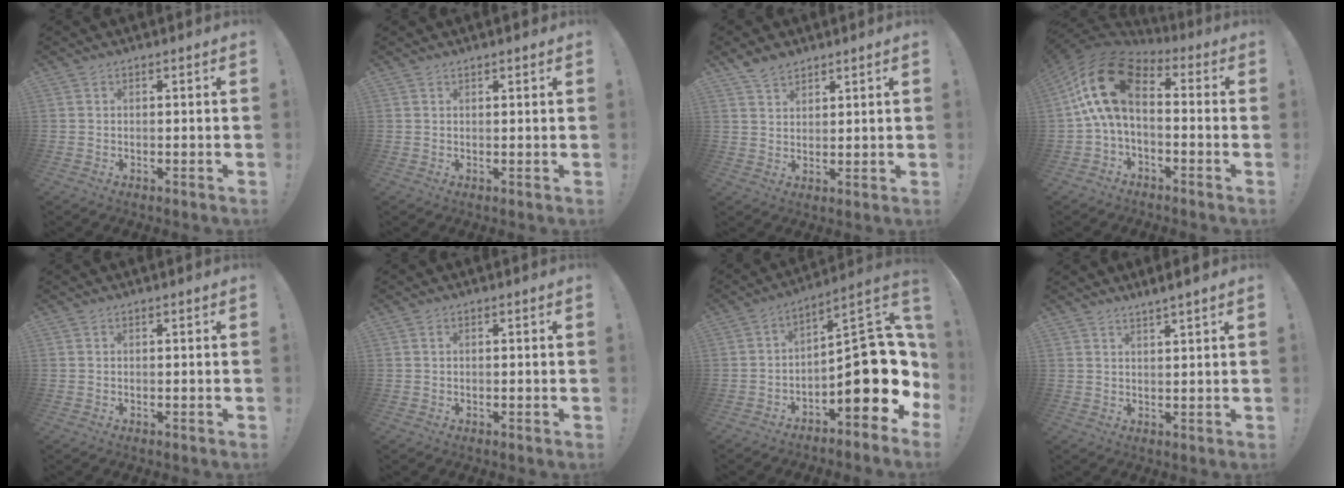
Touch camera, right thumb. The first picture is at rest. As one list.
[{"total": 0.8, "force": [0.7, 0.2, 0.2], "torque": [0.007, -0.005, 0.011]}, {"total": 6.4, "force": [4.8, 3.8, 2.0], "torque": [-0.033, -0.024, 0.092]}, {"total": 15.8, "force": [3.2, 8.7, 12.8], "torque": [-0.251, 0.002, 0.060]}, {"total": 0.0}, {"total": 0.6, "force": [0.5, 0.2, 0.3], "torque": [-0.006, 0.004, 0.008]}, {"total": 17.8, "force": [-3.7, 7.7, 15.6], "torque": [-0.202, 0.017, -0.053]}, {"total": 3.2, "force": [2.6, -0.3, 1.8], "torque": [-0.026, -0.015, 0.042]}]